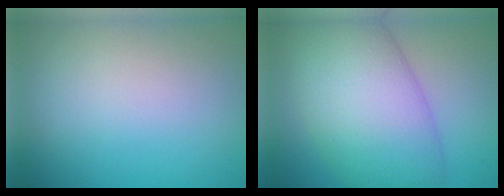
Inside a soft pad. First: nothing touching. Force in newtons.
{"total": 11.2, "press": 11.2, "slide": 0.2}